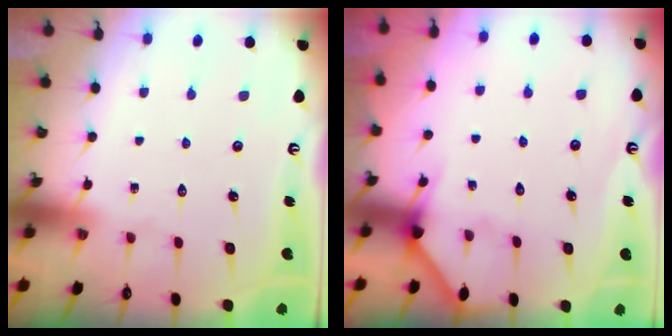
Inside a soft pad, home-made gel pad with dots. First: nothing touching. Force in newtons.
{"total": 5.2, "press": 5.2, "slide": 0.4}